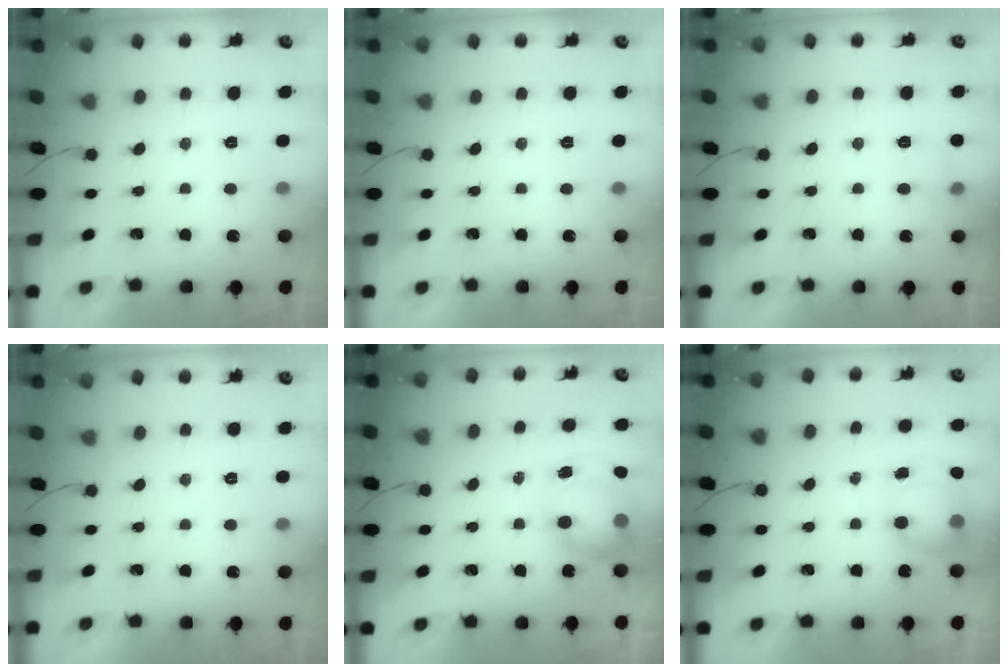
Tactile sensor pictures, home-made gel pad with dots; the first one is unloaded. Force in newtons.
{"total": 0.0}
{"total": 3.5, "press": 3.3, "slide": 1.2}
{"total": 0.0}
{"total": 9.7, "press": 9.3, "slide": 2.7}
{"total": 7.2, "press": 7.1, "slide": 1.2}